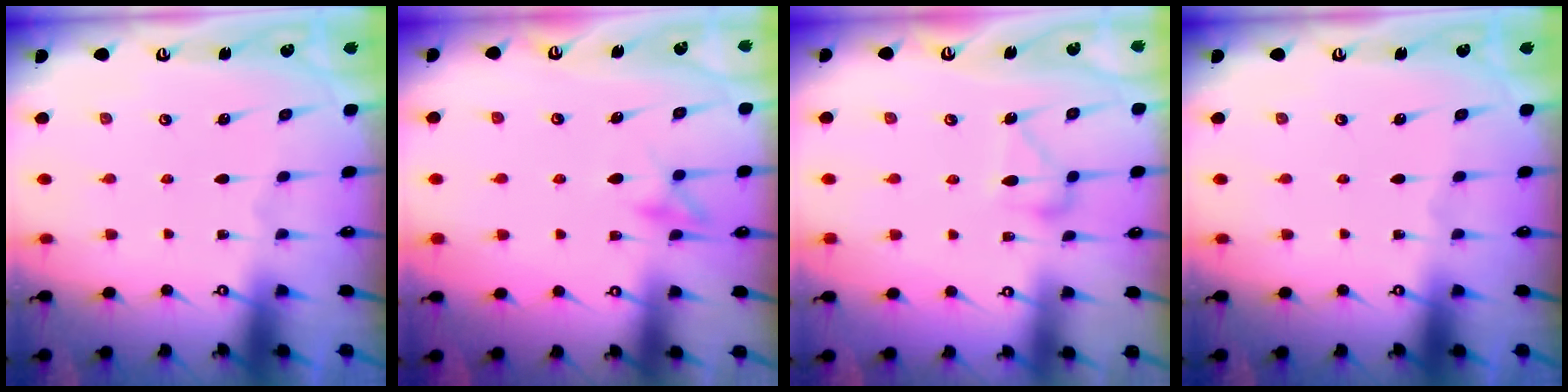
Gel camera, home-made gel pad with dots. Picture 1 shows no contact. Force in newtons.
{"total": 12.1, "press": 12.1, "slide": 1.2}
{"total": 11.9, "press": 11.9, "slide": 0.4}
{"total": 0.0}